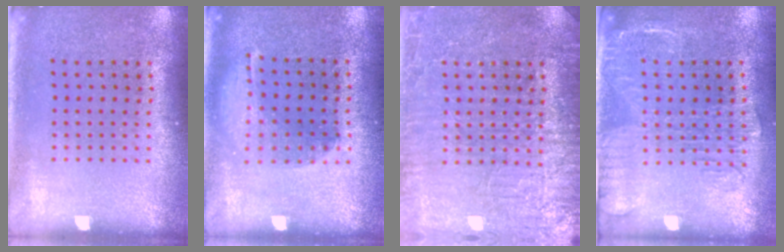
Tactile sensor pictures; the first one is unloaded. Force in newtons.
{"total": 1.3, "press": 1.2, "slide": 0.4}
{"total": 4.0, "press": 4.0, "slide": 0.5}
{"total": 1.9, "press": 1.6, "slide": 1.0}